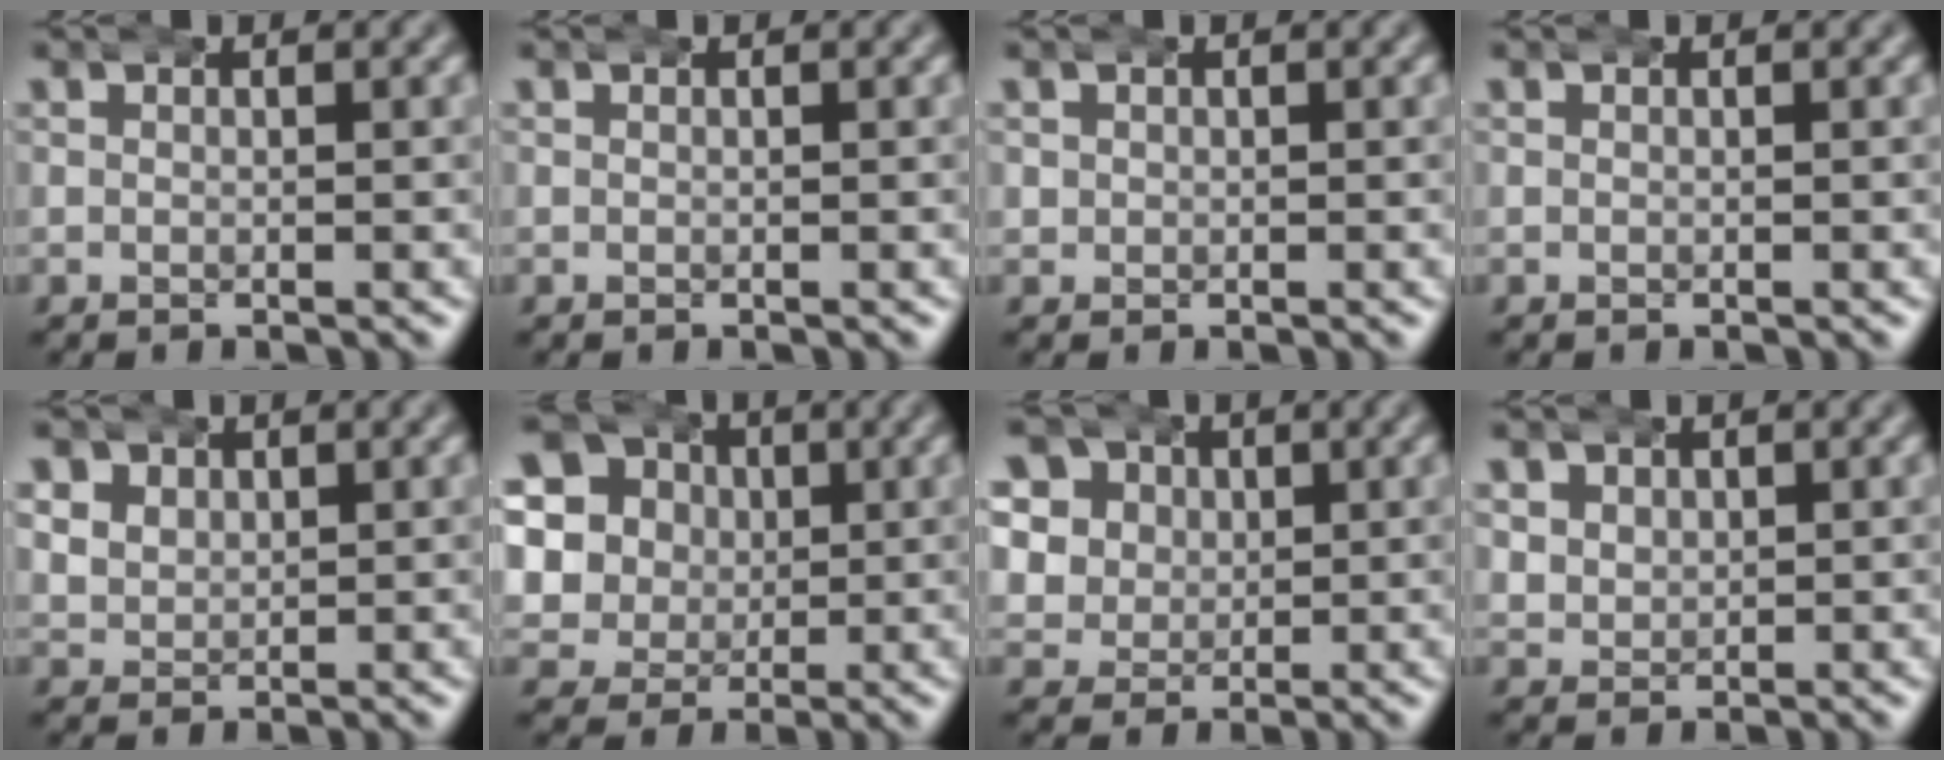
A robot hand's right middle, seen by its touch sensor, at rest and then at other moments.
{"total": 0.0}
{"total": 0.8, "force": [0.1, 0.8, 0.2], "torque": [-0.008, -0.003, 0.006]}
{"total": 0.0}
{"total": 4.3, "force": [1.1, 3.8, 1.6], "torque": [-0.050, -0.014, 0.023]}
{"total": 15.0, "force": [1.9, 13.6, 5.9], "torque": [-0.166, -0.022, 0.015]}
{"total": 10.7, "force": [1.6, 9.7, 4.2], "torque": [-0.116, -0.022, 0.018]}
{"total": 3.1, "force": [0.9, 2.8, 1.1], "torque": [-0.034, -0.009, 0.020]}